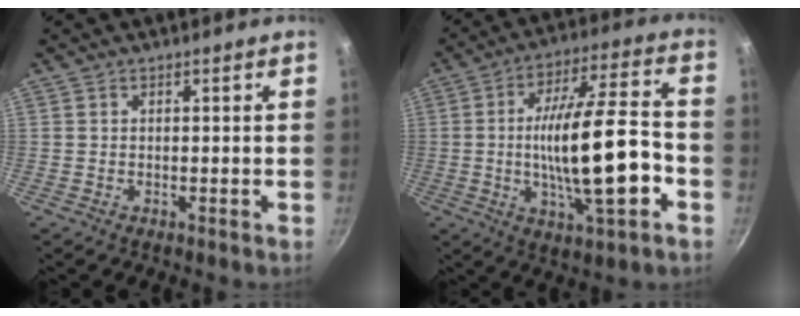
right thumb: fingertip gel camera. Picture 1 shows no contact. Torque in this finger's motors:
{"motor_torque": [1.27, 3.65, 1.89, -0.06, 0.62]}